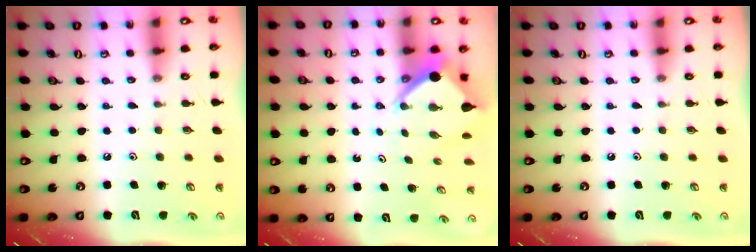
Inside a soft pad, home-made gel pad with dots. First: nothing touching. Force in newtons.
{"total": 7.2, "press": 7.2, "slide": 0.6}
{"total": 0.0}